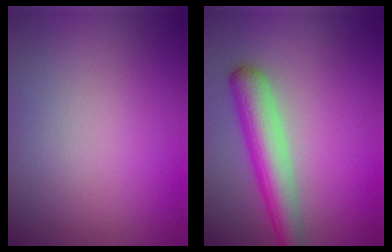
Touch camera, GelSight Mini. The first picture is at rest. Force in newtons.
{"total": 5.2, "press": 5.2, "slide": 0.3}